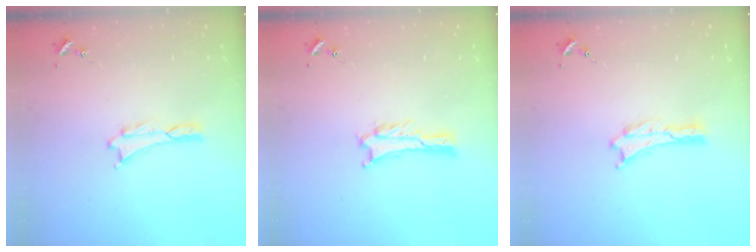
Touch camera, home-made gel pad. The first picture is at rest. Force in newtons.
{"total": 1.0, "press": 1.0, "slide": 0.1}
{"total": 0.0}